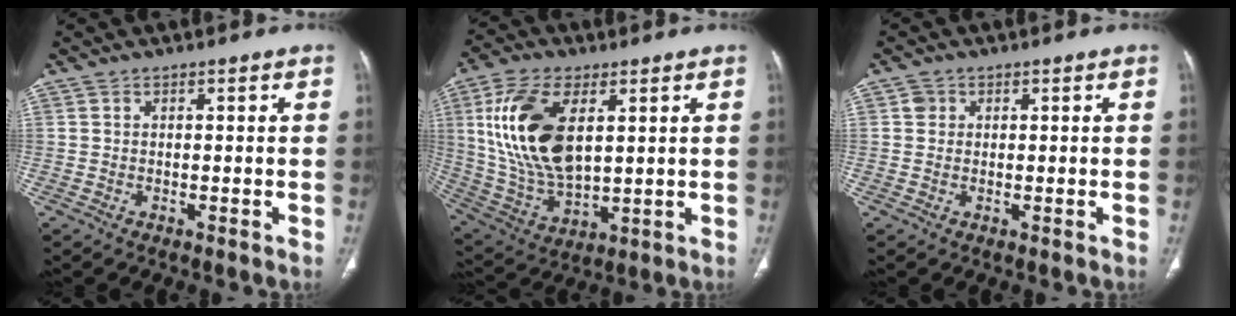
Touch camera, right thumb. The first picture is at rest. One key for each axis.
{"total": 18.7, "fx": 4.9, "fy": 9.9, "fz": 15.1, "tx": -0.299, "ty": -0.017, "tz": 0.101}
{"total": 1.6, "fx": 0.5, "fy": 1.4, "fz": 0.4, "tx": 0.002, "ty": 0.001, "tz": 0.004}